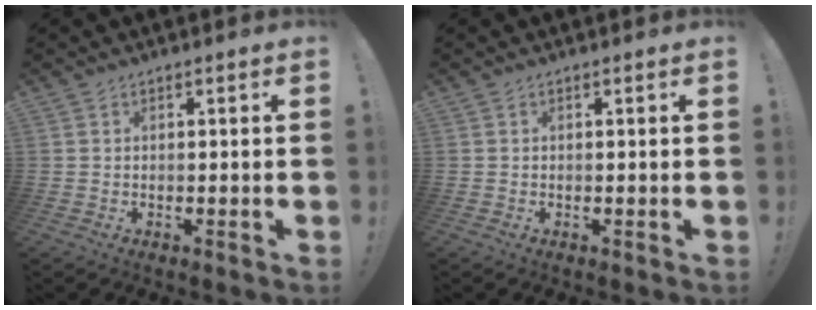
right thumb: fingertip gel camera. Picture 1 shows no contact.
{"total": 0.0}